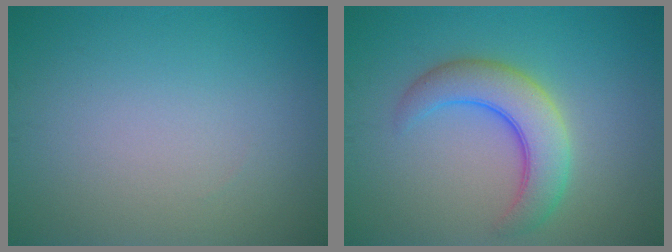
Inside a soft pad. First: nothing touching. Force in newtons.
{"total": 5.4, "press": 5.4, "slide": 0.3}